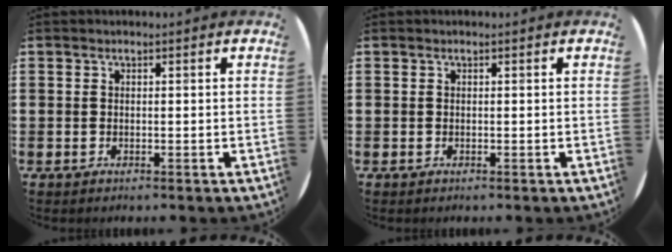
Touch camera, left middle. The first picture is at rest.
{"total": 0.0}